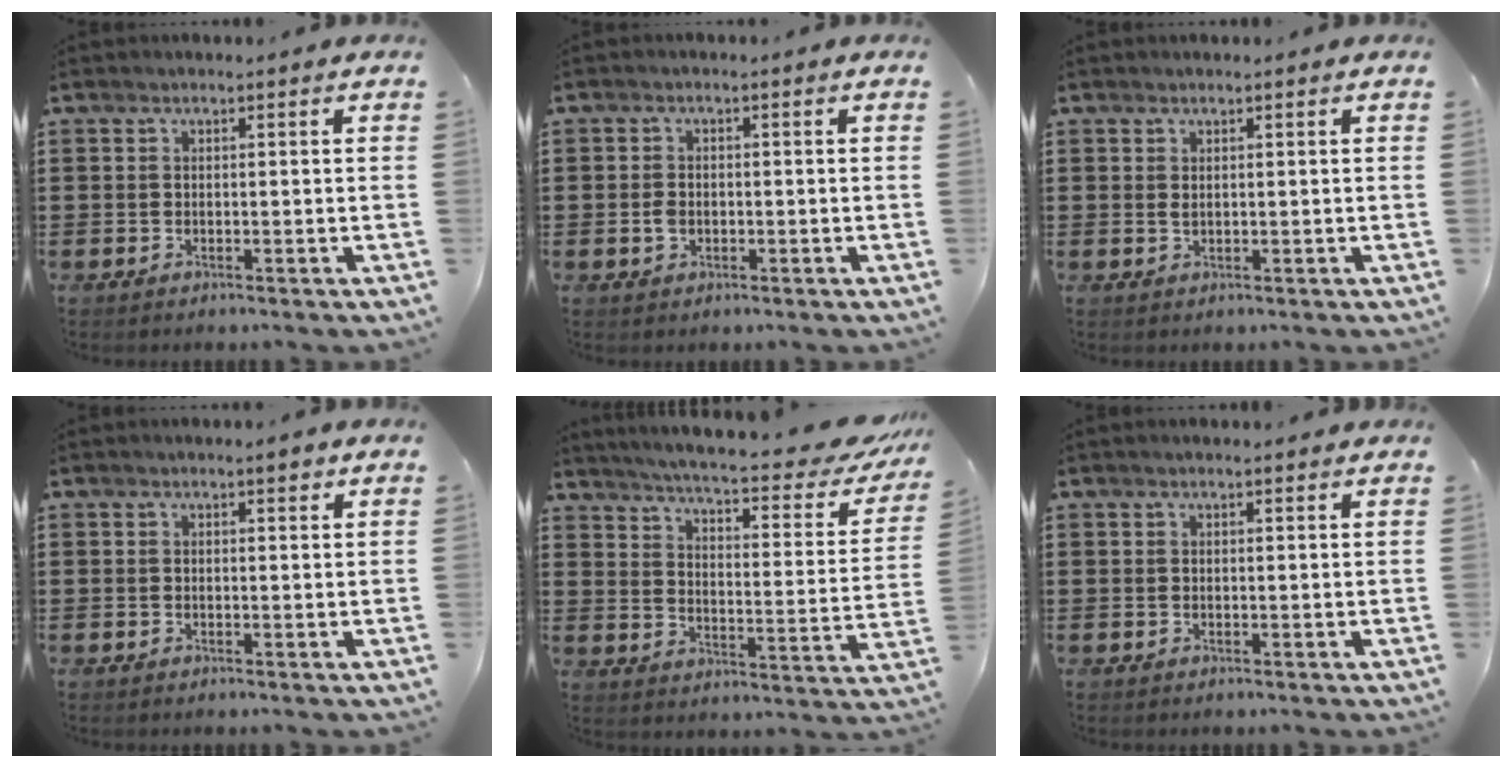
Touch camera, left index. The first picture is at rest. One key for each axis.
{"total": 1.8, "fx": -0.3, "fy": 1.3, "fz": 1.3, "tx": -0.034, "ty": 0.001, "tz": -0.009}
{"total": 0.8, "fx": 0.4, "fy": 0.2, "fz": 0.7, "tx": -0.015, "ty": 0.003, "tz": 0.006}
{"total": 1.6, "fx": 1.2, "fy": 0.3, "fz": 1.0, "tx": -0.014, "ty": -0.001, "tz": 0.019}
{"total": 6.1, "fx": 5.2, "fy": -0.4, "fz": 3.2, "tx": -0.076, "ty": -0.044, "tz": 0.083}
{"total": 0.8, "fx": 0.7, "fy": 0.0, "fz": 0.4, "tx": -0.009, "ty": -0.001, "tz": 0.013}